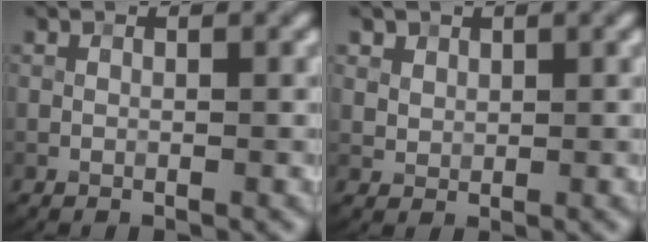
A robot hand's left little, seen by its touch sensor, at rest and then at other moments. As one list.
[{"total": 2.1, "force": [1.4, 1.5, 0.7], "torque": [-0.022, -0.010, 0.043]}]